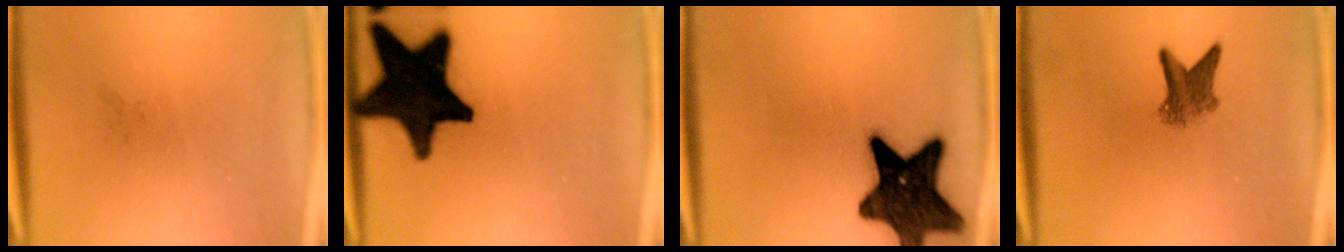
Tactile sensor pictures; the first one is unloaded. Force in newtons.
{"total": 20.2}
{"total": 15.7}
{"total": 4.3}